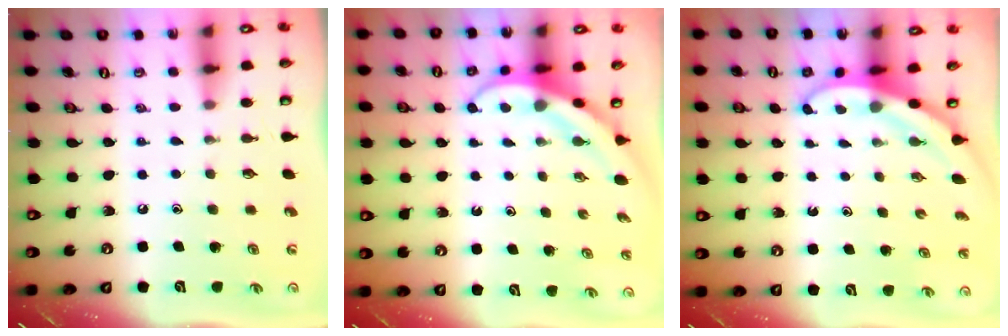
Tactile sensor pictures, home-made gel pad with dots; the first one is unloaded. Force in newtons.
{"total": 3.9, "press": 3.9, "slide": 0.4}
{"total": 2.9, "press": 2.9, "slide": 0.1}